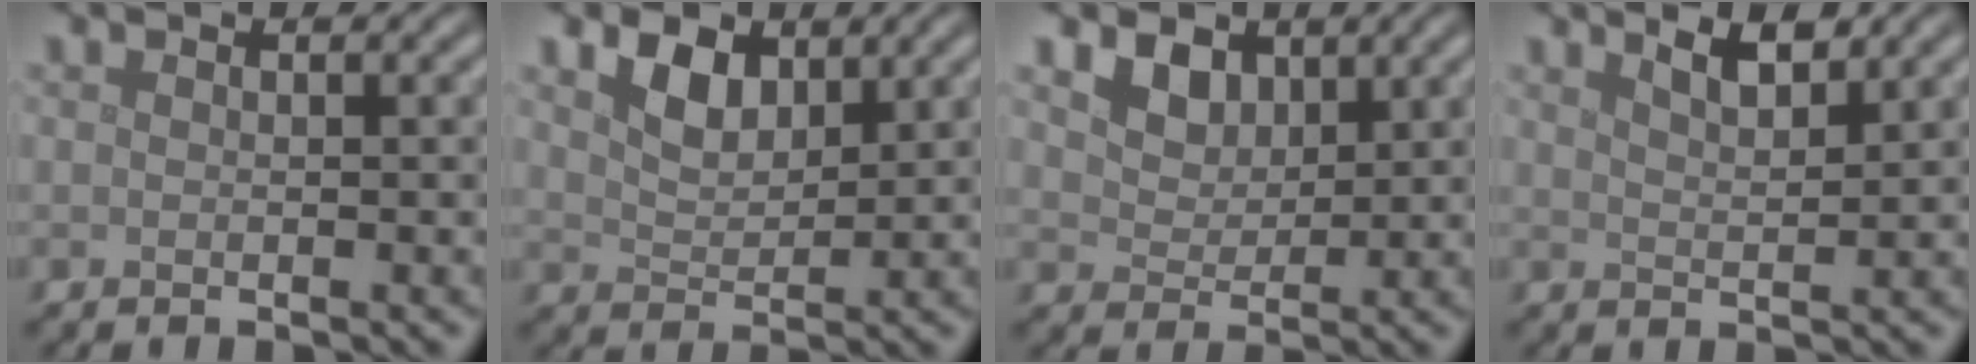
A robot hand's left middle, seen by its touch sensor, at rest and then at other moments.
{"total": 3.1, "force": [1.8, 1.8, 1.8], "torque": [-0.042, 0.002, 0.035]}
{"total": 5.0, "force": [2.7, 3.5, 2.3], "torque": [-0.068, -0.001, 0.048]}
{"total": 3.1, "force": [2.3, 0.8, 1.9], "torque": [-0.020, 0.010, 0.031]}